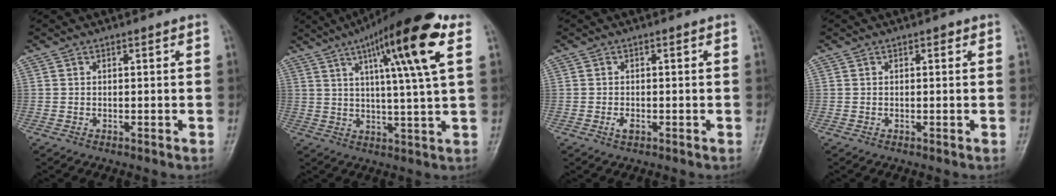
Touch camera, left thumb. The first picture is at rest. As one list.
[{"total": 17.4, "force": [7.3, 2.0, 15.7], "torque": [-0.242, -0.009, 0.109]}, {"total": 1.5, "force": [-0.6, 0.8, 1.2], "torque": [-0.025, 0.003, -0.011]}, {"total": 0.7, "force": [0.3, 0.4, 0.5], "torque": [-0.001, 0.000, 0.002]}]